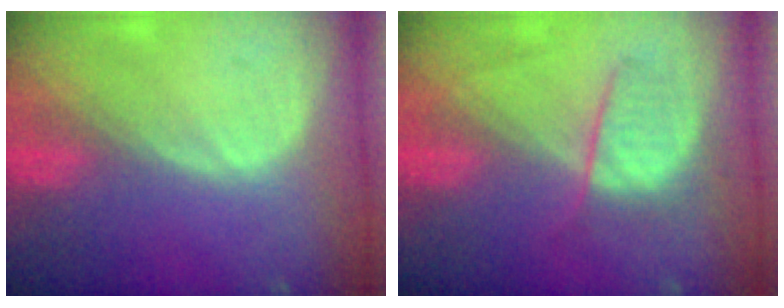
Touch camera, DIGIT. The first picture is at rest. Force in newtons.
{"total": 4.9, "press": 4.9, "slide": 0.5}